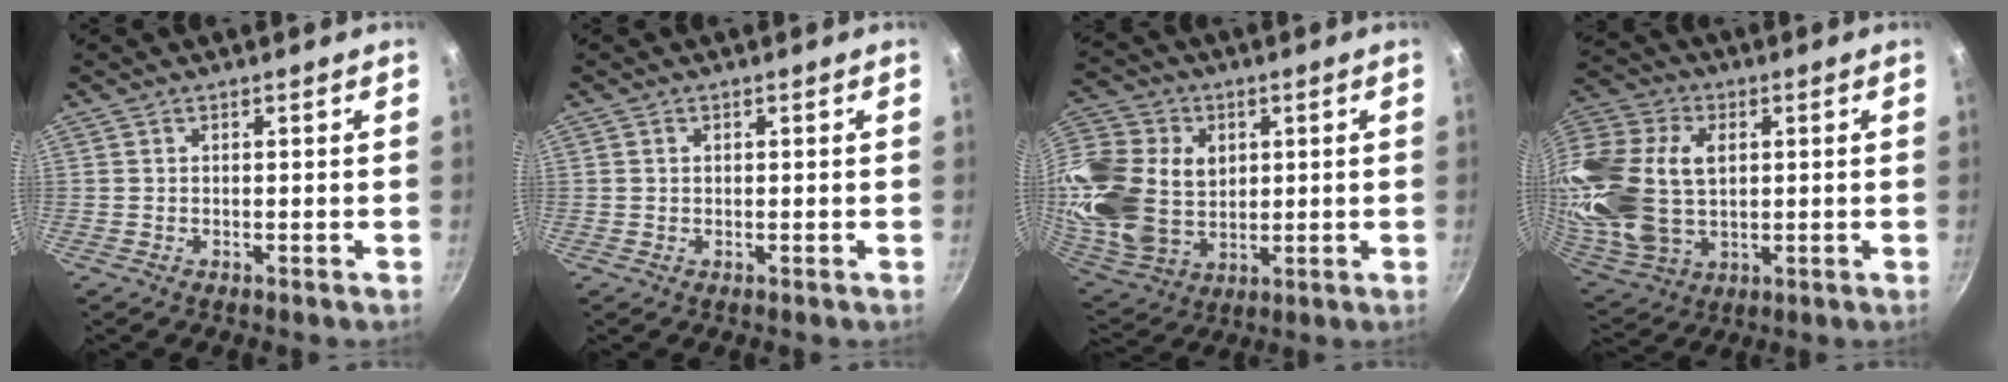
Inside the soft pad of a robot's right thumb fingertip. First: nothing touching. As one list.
[{"total": 0.7, "force": [0.2, 0.6, 0.3], "torque": [-0.003, 0.004, 0.002]}, {"total": 24.4, "force": [3.9, 18.8, 15.1], "torque": [-0.323, -0.002, 0.083]}, {"total": 26.0, "force": [3.8, 18.1, 18.3], "torque": [-0.414, 0.013, 0.077]}]